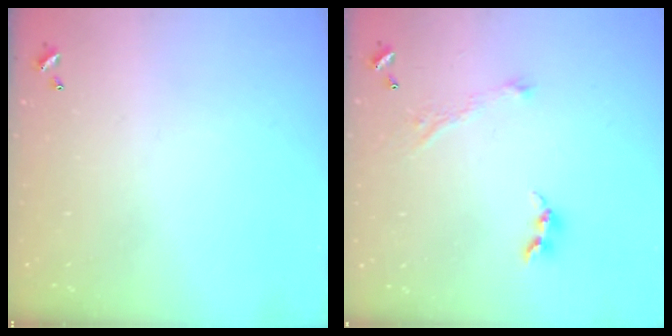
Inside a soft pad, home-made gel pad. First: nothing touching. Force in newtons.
{"total": 2.9, "press": 2.8, "slide": 0.4}